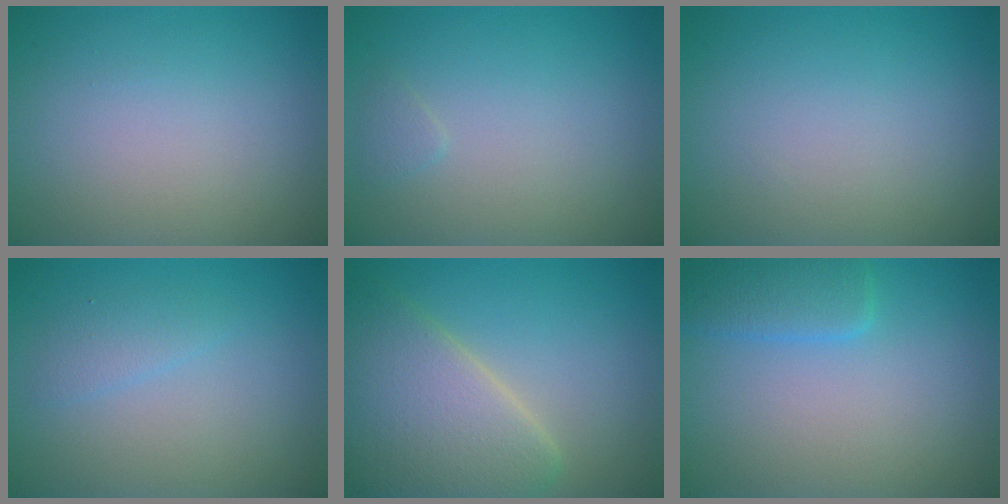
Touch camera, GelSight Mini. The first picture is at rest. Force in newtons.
{"total": 0.6, "press": 0.6, "slide": 0.0}
{"total": 0.0}
{"total": 1.2, "press": 1.2, "slide": 0.1}
{"total": 7.4, "press": 7.4, "slide": 0.4}
{"total": 2.9, "press": 2.9, "slide": 0.1}